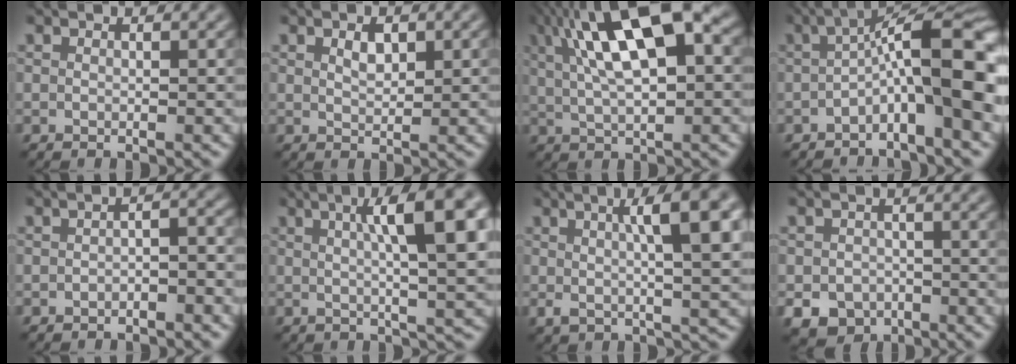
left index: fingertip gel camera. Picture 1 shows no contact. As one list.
[{"total": 1.6, "force": [0.8, 0.8, 1.1], "torque": [-0.021, 0.001, 0.015]}, {"total": 12.2, "force": [4.3, 4.1, 10.7], "torque": [-0.170, 0.019, 0.069]}, {"total": 9.8, "force": [-1.4, 2.0, 9.5], "torque": [-0.135, 0.027, -0.033]}, {"total": 2.0, "force": [-1.0, 0.6, 1.6], "torque": [-0.025, 0.005, -0.017]}, {"total": 10.0, "force": [2.7, 2.4, 9.3], "torque": [-0.110, 0.014, 0.038]}, {"total": 8.4, "force": [2.3, 2.4, 7.7], "torque": [-0.107, 0.008, 0.035]}, {"total": 4.0, "force": [-1.9, 3.2, 1.4], "torque": [-0.026, -0.012, -0.031]}]